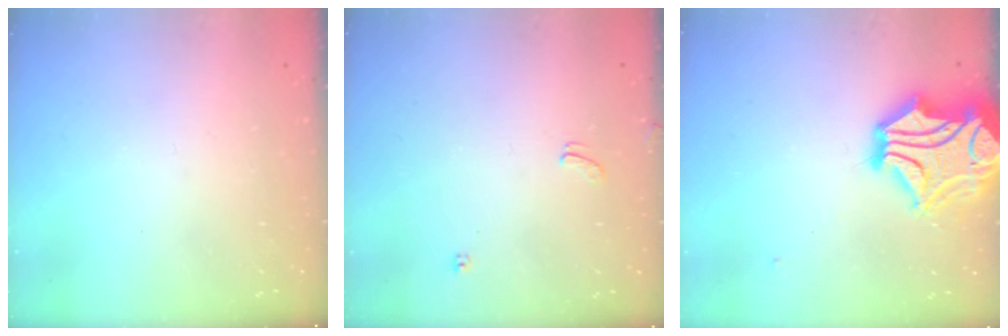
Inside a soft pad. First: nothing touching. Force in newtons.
{"total": 2.3, "press": 2.3, "slide": 0.4}
{"total": 9.1, "press": 8.8, "slide": 2.2}